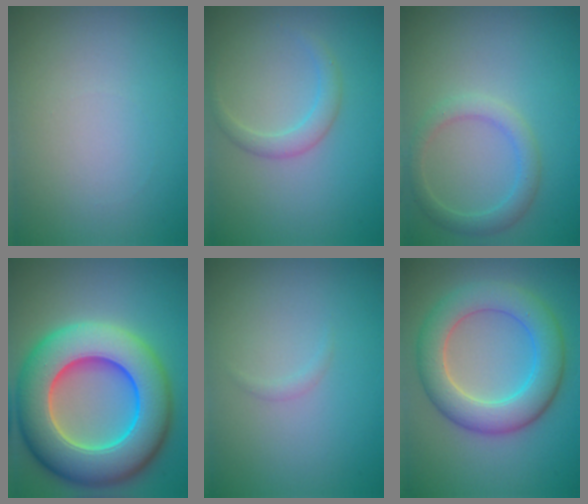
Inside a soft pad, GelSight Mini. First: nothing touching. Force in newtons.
{"total": 1.8, "press": 1.8, "slide": 0.1}
{"total": 2.5, "press": 2.5, "slide": 0.1}
{"total": 13.3, "press": 13.1, "slide": 2.1}
{"total": 0.6, "press": 0.6, "slide": 0.1}
{"total": 6.7, "press": 6.7, "slide": 0.1}